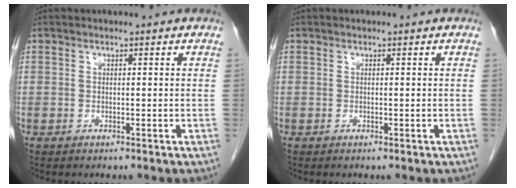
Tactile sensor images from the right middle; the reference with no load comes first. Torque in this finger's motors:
{"motor_torque": [0.14, -0.12, 0.02, 0.01]}